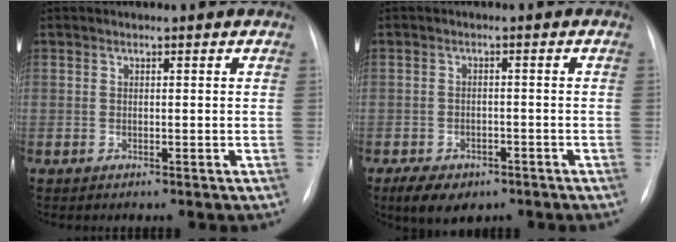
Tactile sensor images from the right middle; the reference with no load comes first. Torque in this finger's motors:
{"motor_torque": [0.62, -0.41, 0.08, 0.03]}